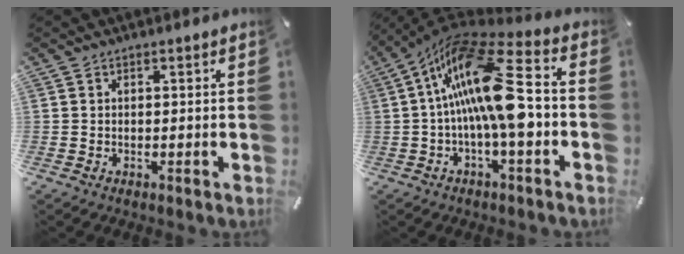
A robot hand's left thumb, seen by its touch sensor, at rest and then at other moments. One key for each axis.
{"total": 20.3, "fx": -0.7, "fy": 7.0, "fz": 19.0, "tx": -0.359, "ty": -0.003, "tz": -0.015}